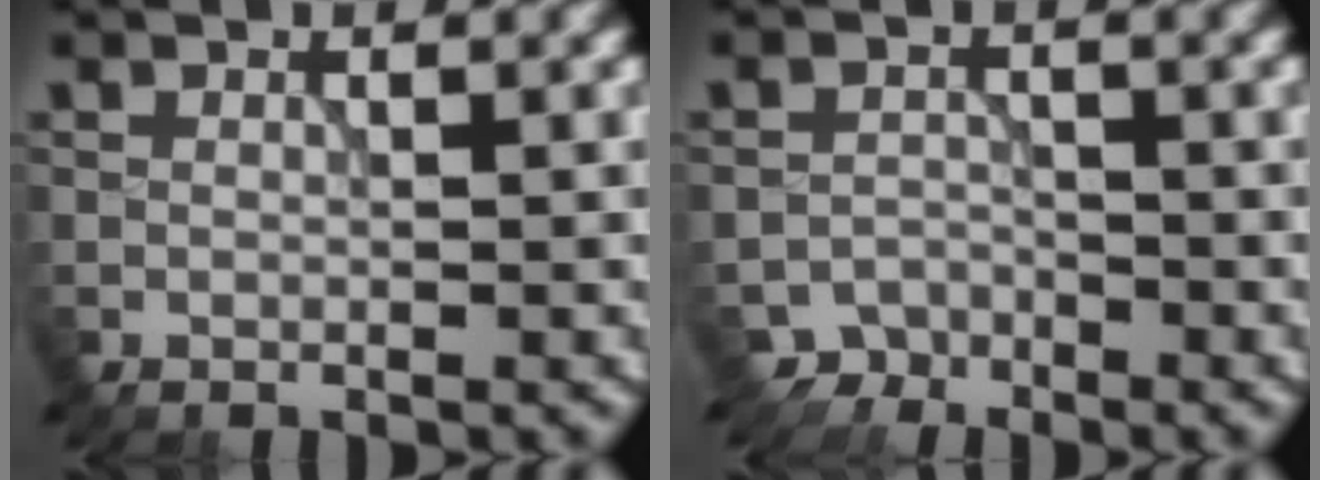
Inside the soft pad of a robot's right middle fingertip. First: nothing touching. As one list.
[{"total": 2.8, "force": [-2.5, 1.2, -0.3], "torque": [0.015, 0.001, -0.039]}]